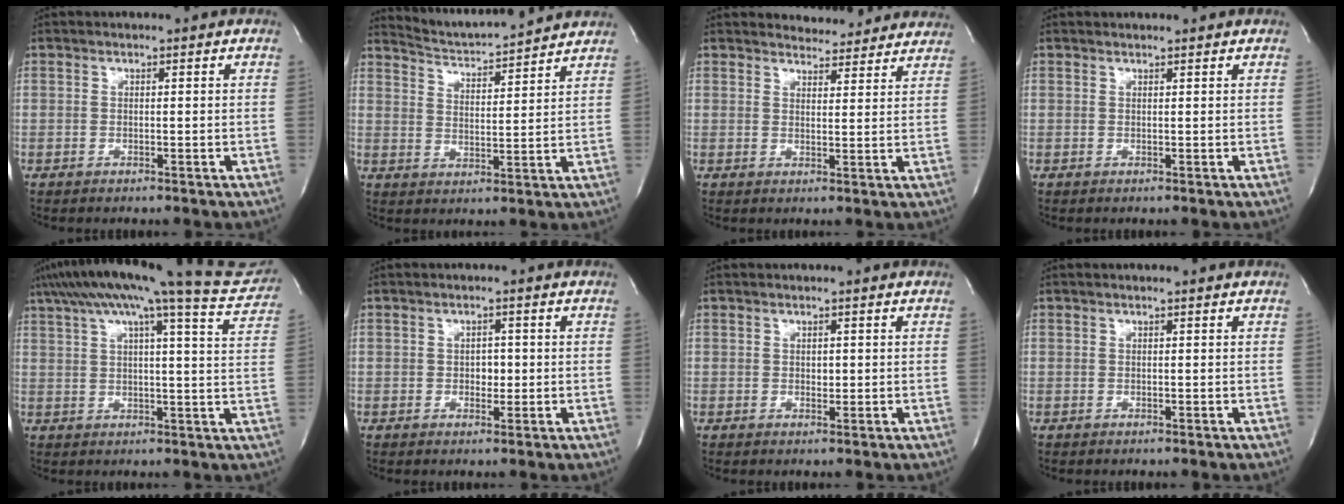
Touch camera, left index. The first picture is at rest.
{"total": 10.6, "force": [10.3, 0.0, 2.2], "torque": [-0.050, 0.012, 0.158]}
{"total": 8.1, "force": [7.8, 2.0, 0.8], "torque": [0.002, -0.001, 0.083]}
{"total": 1.4, "force": [1.4, 0.1, 0.2], "torque": [-0.008, 0.012, 0.020]}
{"total": 21.6, "force": [18.4, 1.2, 11.3], "torque": [-0.180, -0.007, 0.230]}
{"total": 1.8, "force": [-0.3, 1.3, 1.2], "torque": [-0.016, 0.002, -0.003]}
{"total": 0.8, "force": [0.0, 0.6, 0.5], "torque": [-0.006, 0.000, 0.000]}
{"total": 0.0}